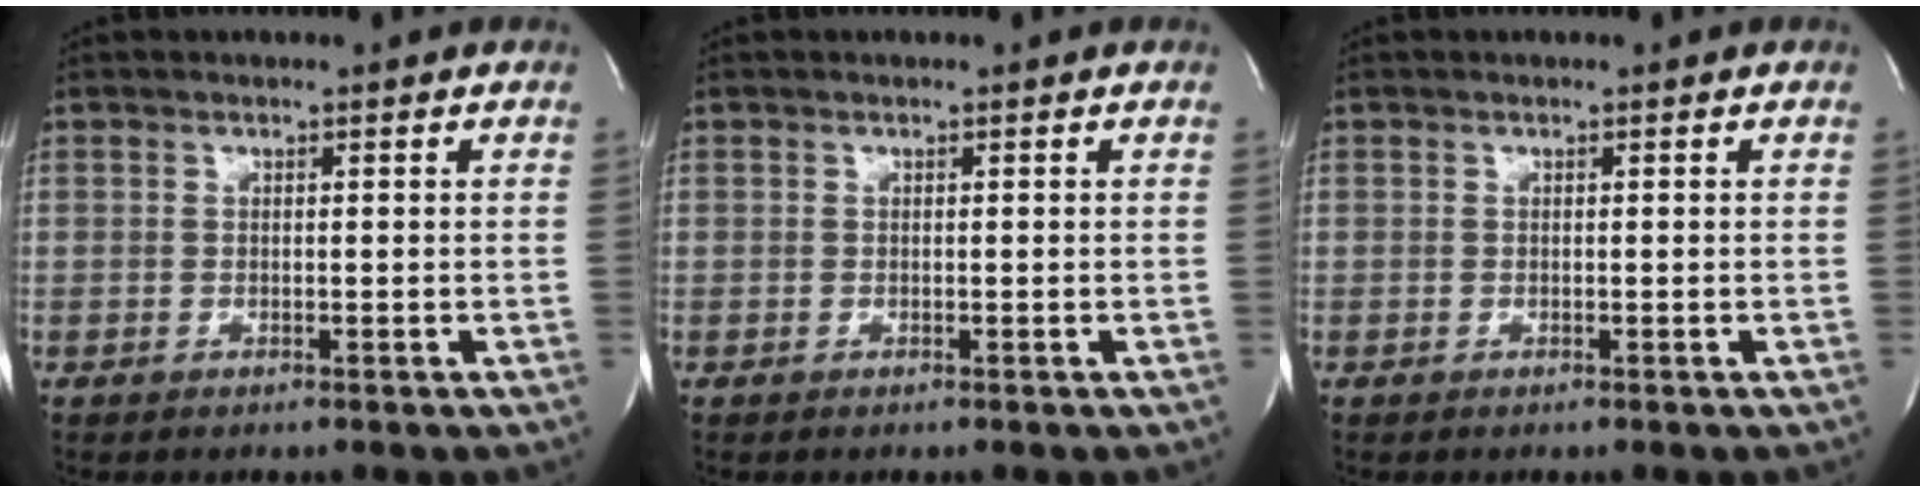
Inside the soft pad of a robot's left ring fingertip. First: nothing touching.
{"total": 0.0}
{"total": 0.0}